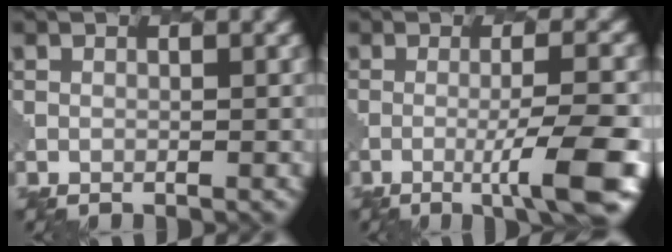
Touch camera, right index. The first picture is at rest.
{"total": 5.8, "force": [-1.9, 0.6, 5.4], "torque": [-0.082, 0.003, -0.035]}